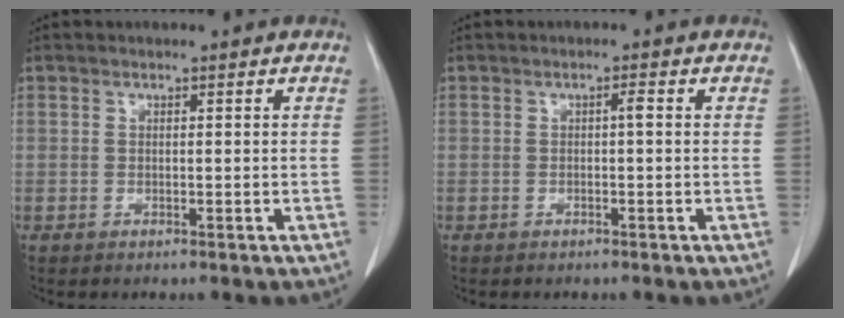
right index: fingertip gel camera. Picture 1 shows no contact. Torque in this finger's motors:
{"motor_torque": [0.18, -0.15, 0.02, 0.02]}